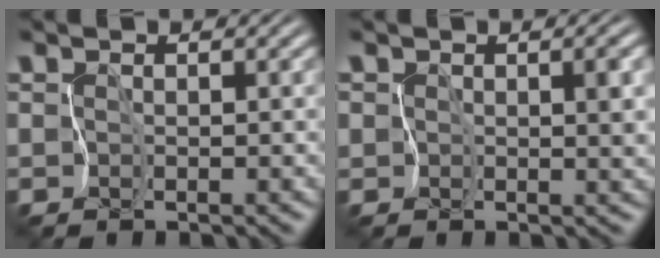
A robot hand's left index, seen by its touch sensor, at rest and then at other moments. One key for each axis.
{"total": 2.7, "fx": 0.4, "fy": 1.4, "fz": 2.3, "tx": -0.028, "ty": -0.006, "tz": 0.007}